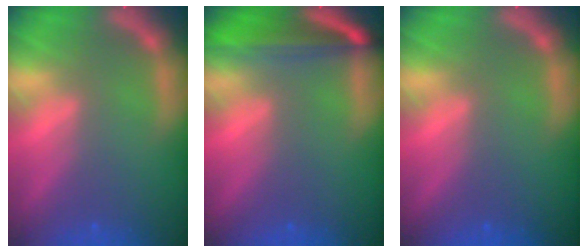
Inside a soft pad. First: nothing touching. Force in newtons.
{"total": 6.5}
{"total": 0.0}